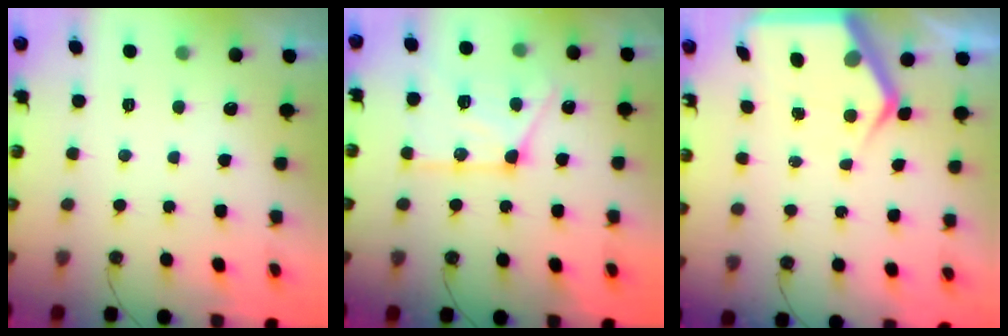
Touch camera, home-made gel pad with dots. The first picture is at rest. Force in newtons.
{"total": 16.1, "press": 16.0, "slide": 1.8}
{"total": 6.7, "press": 6.7, "slide": 0.4}